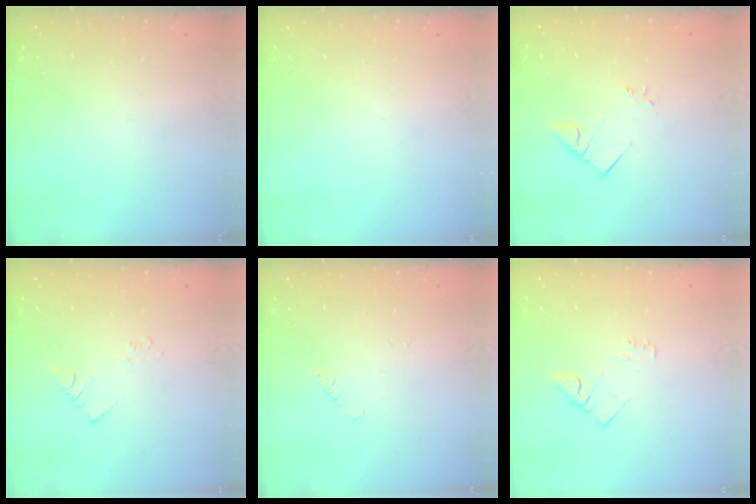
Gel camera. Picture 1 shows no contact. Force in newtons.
{"total": 0.0}
{"total": 3.5, "press": 3.5, "slide": 0.2}
{"total": 2.1, "press": 2.1, "slide": 0.3}
{"total": 1.0, "press": 0.9, "slide": 0.2}
{"total": 4.5, "press": 4.5, "slide": 0.5}